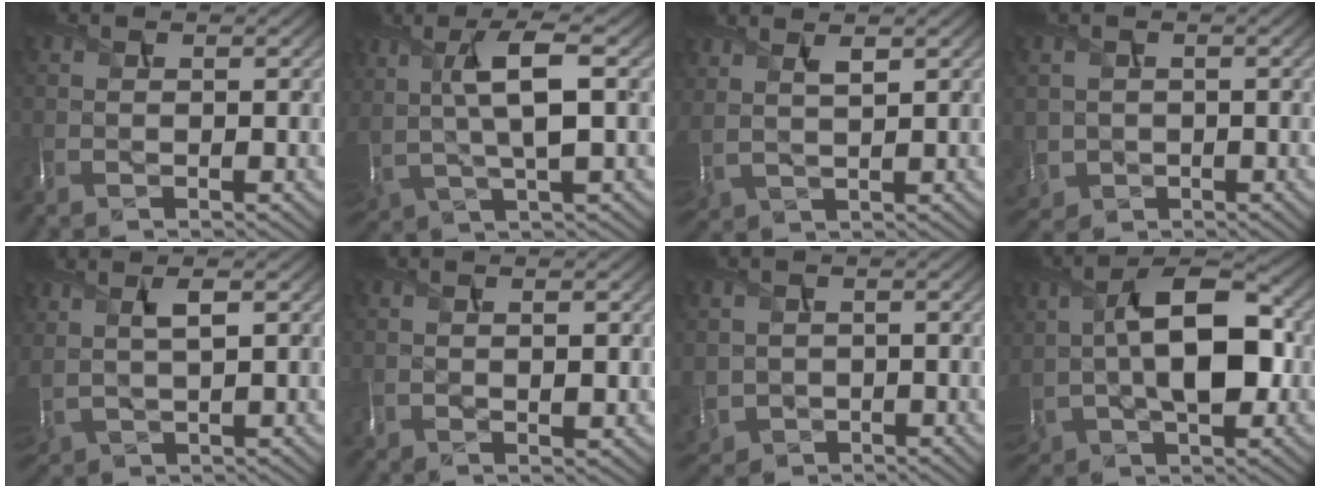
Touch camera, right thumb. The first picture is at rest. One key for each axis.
{"total": 7.8, "fx": 2.3, "fy": 2.7, "fz": 6.9, "tx": -0.149, "ty": 0.011, "tz": 0.044}
{"total": 3.8, "fx": 2.7, "fy": 1.3, "fz": 2.3, "tx": -0.061, "ty": 0.010, "tz": 0.064}
{"total": 2.6, "fx": -0.2, "fy": 2.5, "fz": -0.3, "tx": -0.020, "ty": -0.014, "tz": -0.001}
{"total": 4.5, "fx": 2.5, "fy": 1.6, "fz": 3.4, "tx": -0.088, "ty": 0.011, "tz": 0.058}
{"total": 2.1, "fx": 0.8, "fy": 0.8, "fz": 1.8, "tx": -0.041, "ty": 0.001, "tz": 0.017}
{"total": 3.0, "fx": 0.1, "fy": 2.9, "fz": 0.7, "tx": -0.045, "ty": -0.012, "tz": 0.006}
{"total": 12.4, "fx": 1.0, "fy": 7.3, "fz": 10.0, "tx": -0.193, "ty": 0.009, "tz": 0.017}